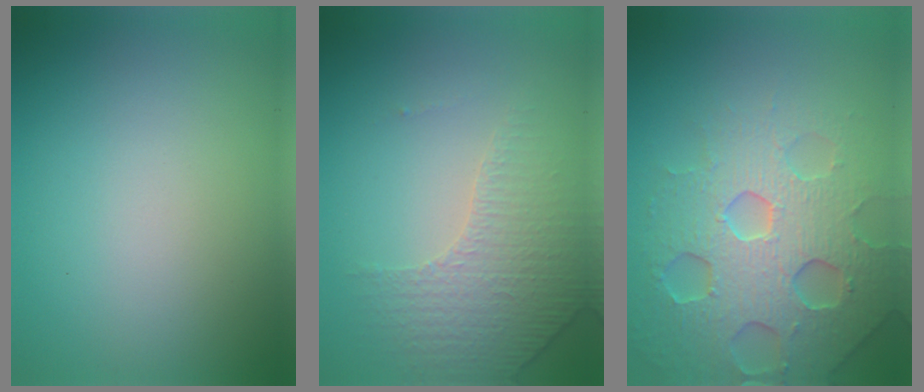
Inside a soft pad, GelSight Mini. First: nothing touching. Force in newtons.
{"total": 4.4, "press": 3.0, "slide": 3.3}
{"total": 7.3, "press": 7.2, "slide": 1.5}